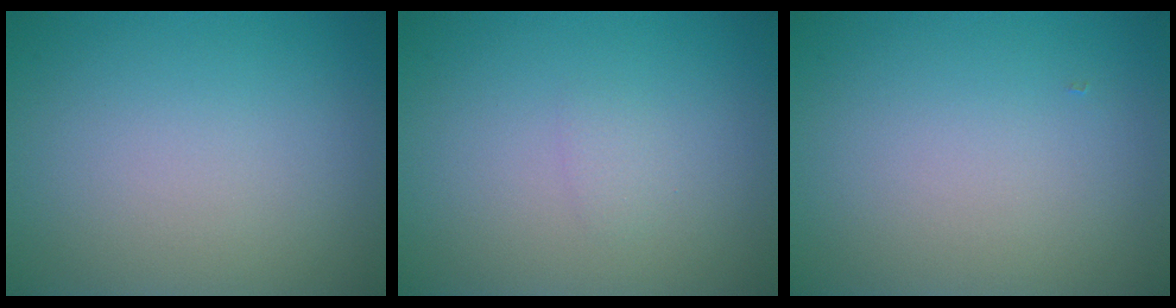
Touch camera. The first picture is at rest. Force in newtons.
{"total": 0.7, "press": 0.7, "slide": 0.0}
{"total": 0.0}